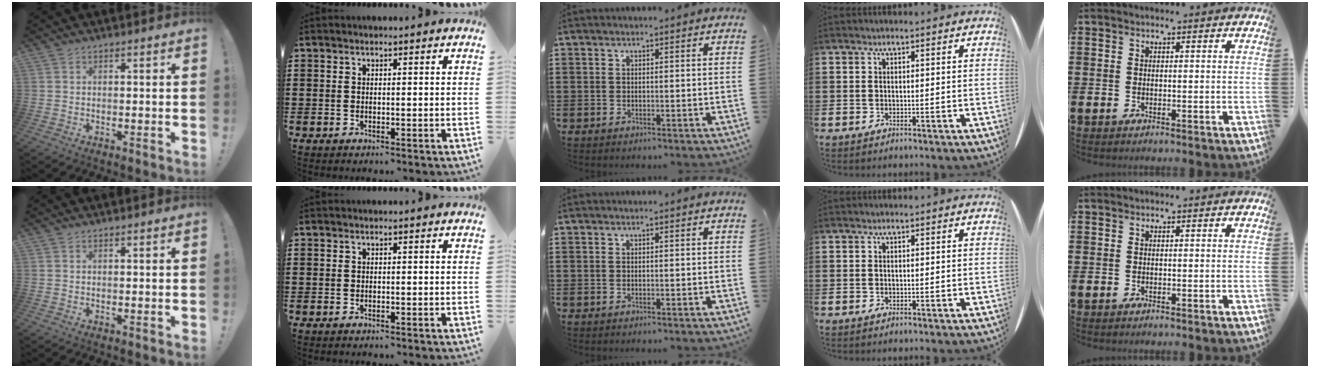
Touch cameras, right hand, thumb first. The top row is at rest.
{}